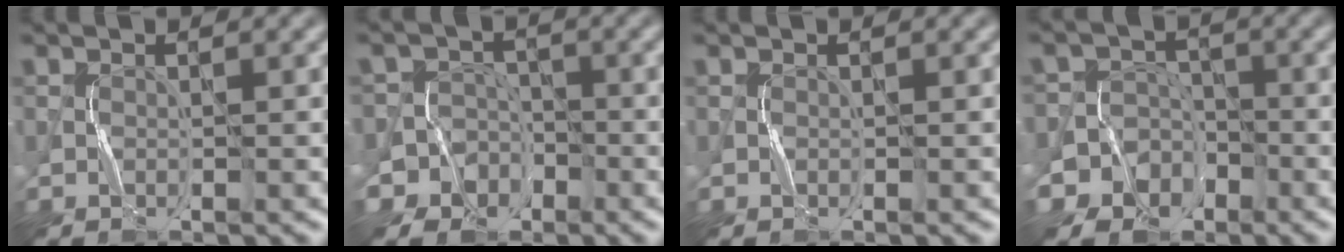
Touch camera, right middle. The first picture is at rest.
{"total": 6.0, "force": [-3.4, 5.0, 0.0], "torque": [0.014, 0.000, -0.084]}
{"total": 0.0}
{"total": 7.5, "force": [-4.1, 6.2, 0.4], "torque": [-0.005, -0.003, -0.097]}